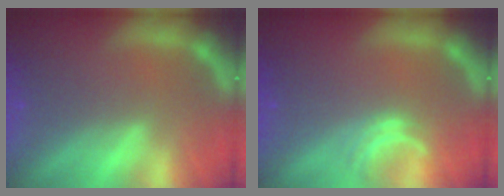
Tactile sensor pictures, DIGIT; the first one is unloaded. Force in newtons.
{"total": 2.0}